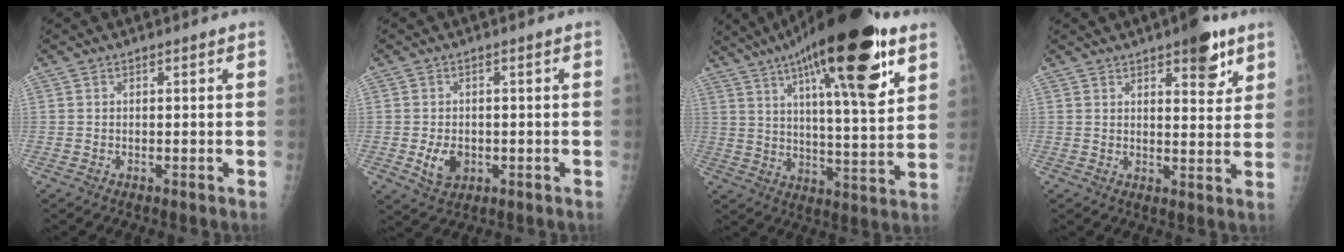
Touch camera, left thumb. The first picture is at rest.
{"total": 4.7, "force": [-1.0, 3.4, 3.1], "torque": [-0.044, -0.002, -0.010]}
{"total": 27.0, "force": [14.2, 6.8, 22.0], "torque": [-0.338, -0.027, 0.219]}
{"total": 7.9, "force": [4.8, 3.0, 5.6], "torque": [-0.053, -0.024, 0.062]}